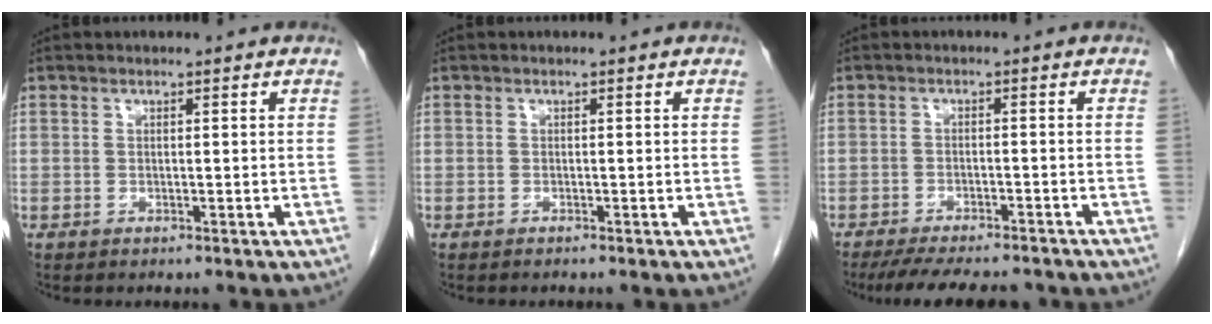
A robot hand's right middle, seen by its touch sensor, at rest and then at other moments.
{"total": 0.0}
{"total": 11.3, "force": [-10.0, 2.3, 4.8], "torque": [-0.073, -0.009, -0.137]}